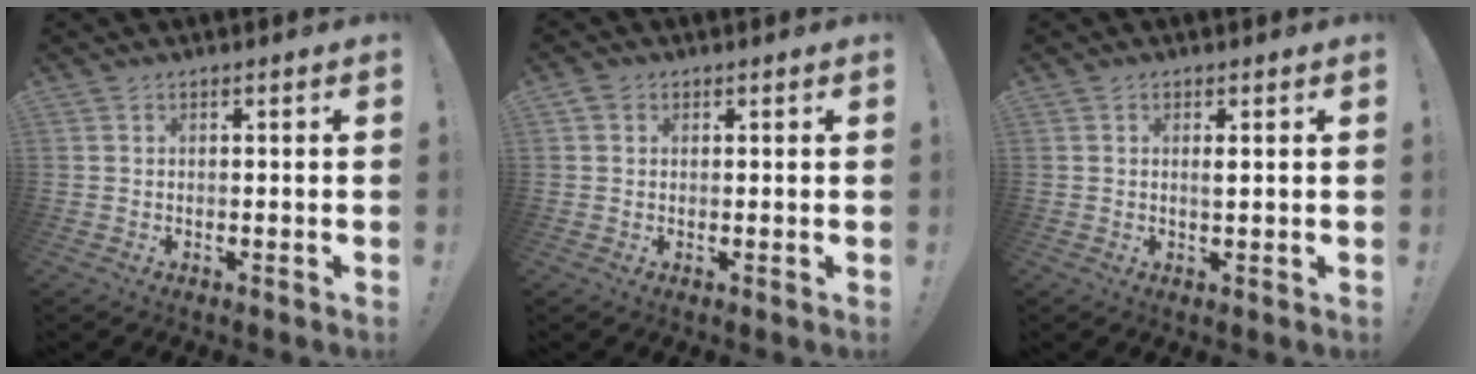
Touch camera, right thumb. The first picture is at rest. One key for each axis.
{"total": 1.6, "fx": 0.8, "fy": 1.3, "fz": 0.5, "tx": -0.009, "ty": 0.001, "tz": 0.015}
{"total": 1.3, "fx": 0.5, "fy": 0.1, "fz": 1.2, "tx": -0.009, "ty": -0.008, "tz": 0.005}